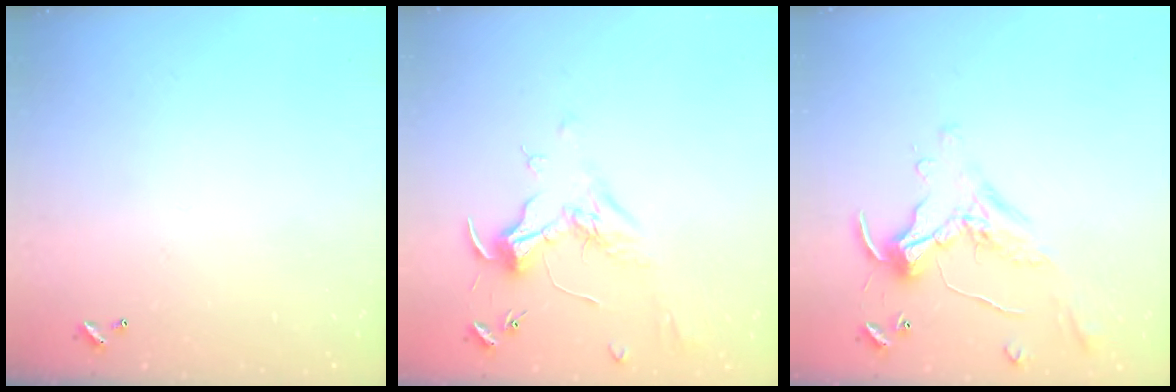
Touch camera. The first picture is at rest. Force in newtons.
{"total": 1.8, "press": 1.6, "slide": 0.9}
{"total": 0.7, "press": 0.5, "slide": 0.4}